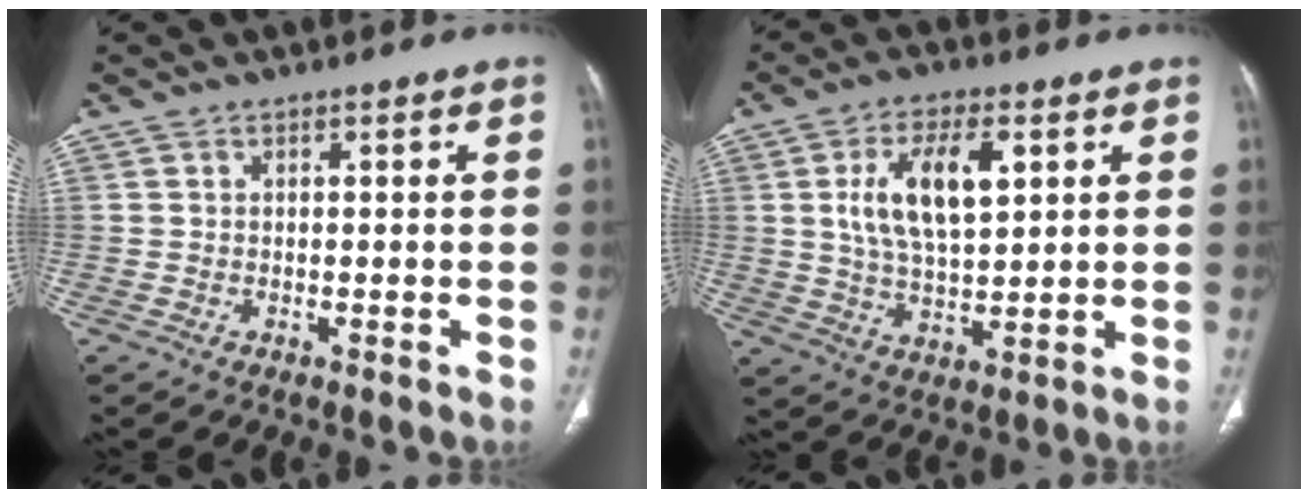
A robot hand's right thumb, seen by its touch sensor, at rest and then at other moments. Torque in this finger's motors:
{"motor_torque": [0.50, 0.93, 1.21, 0.05, 0.32]}